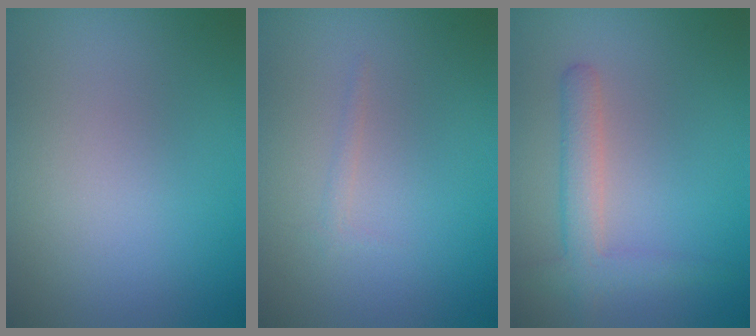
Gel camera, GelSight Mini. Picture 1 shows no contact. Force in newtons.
{"total": 0.6, "press": 0.6, "slide": 0.0}
{"total": 3.0, "press": 3.0, "slide": 0.2}